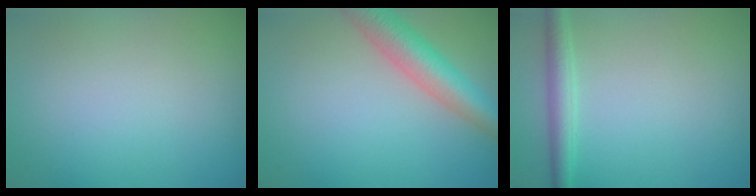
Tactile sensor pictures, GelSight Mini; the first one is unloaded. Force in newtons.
{"total": 5.4, "press": 5.4, "slide": 0.1}
{"total": 2.4, "press": 2.4, "slide": 0.1}